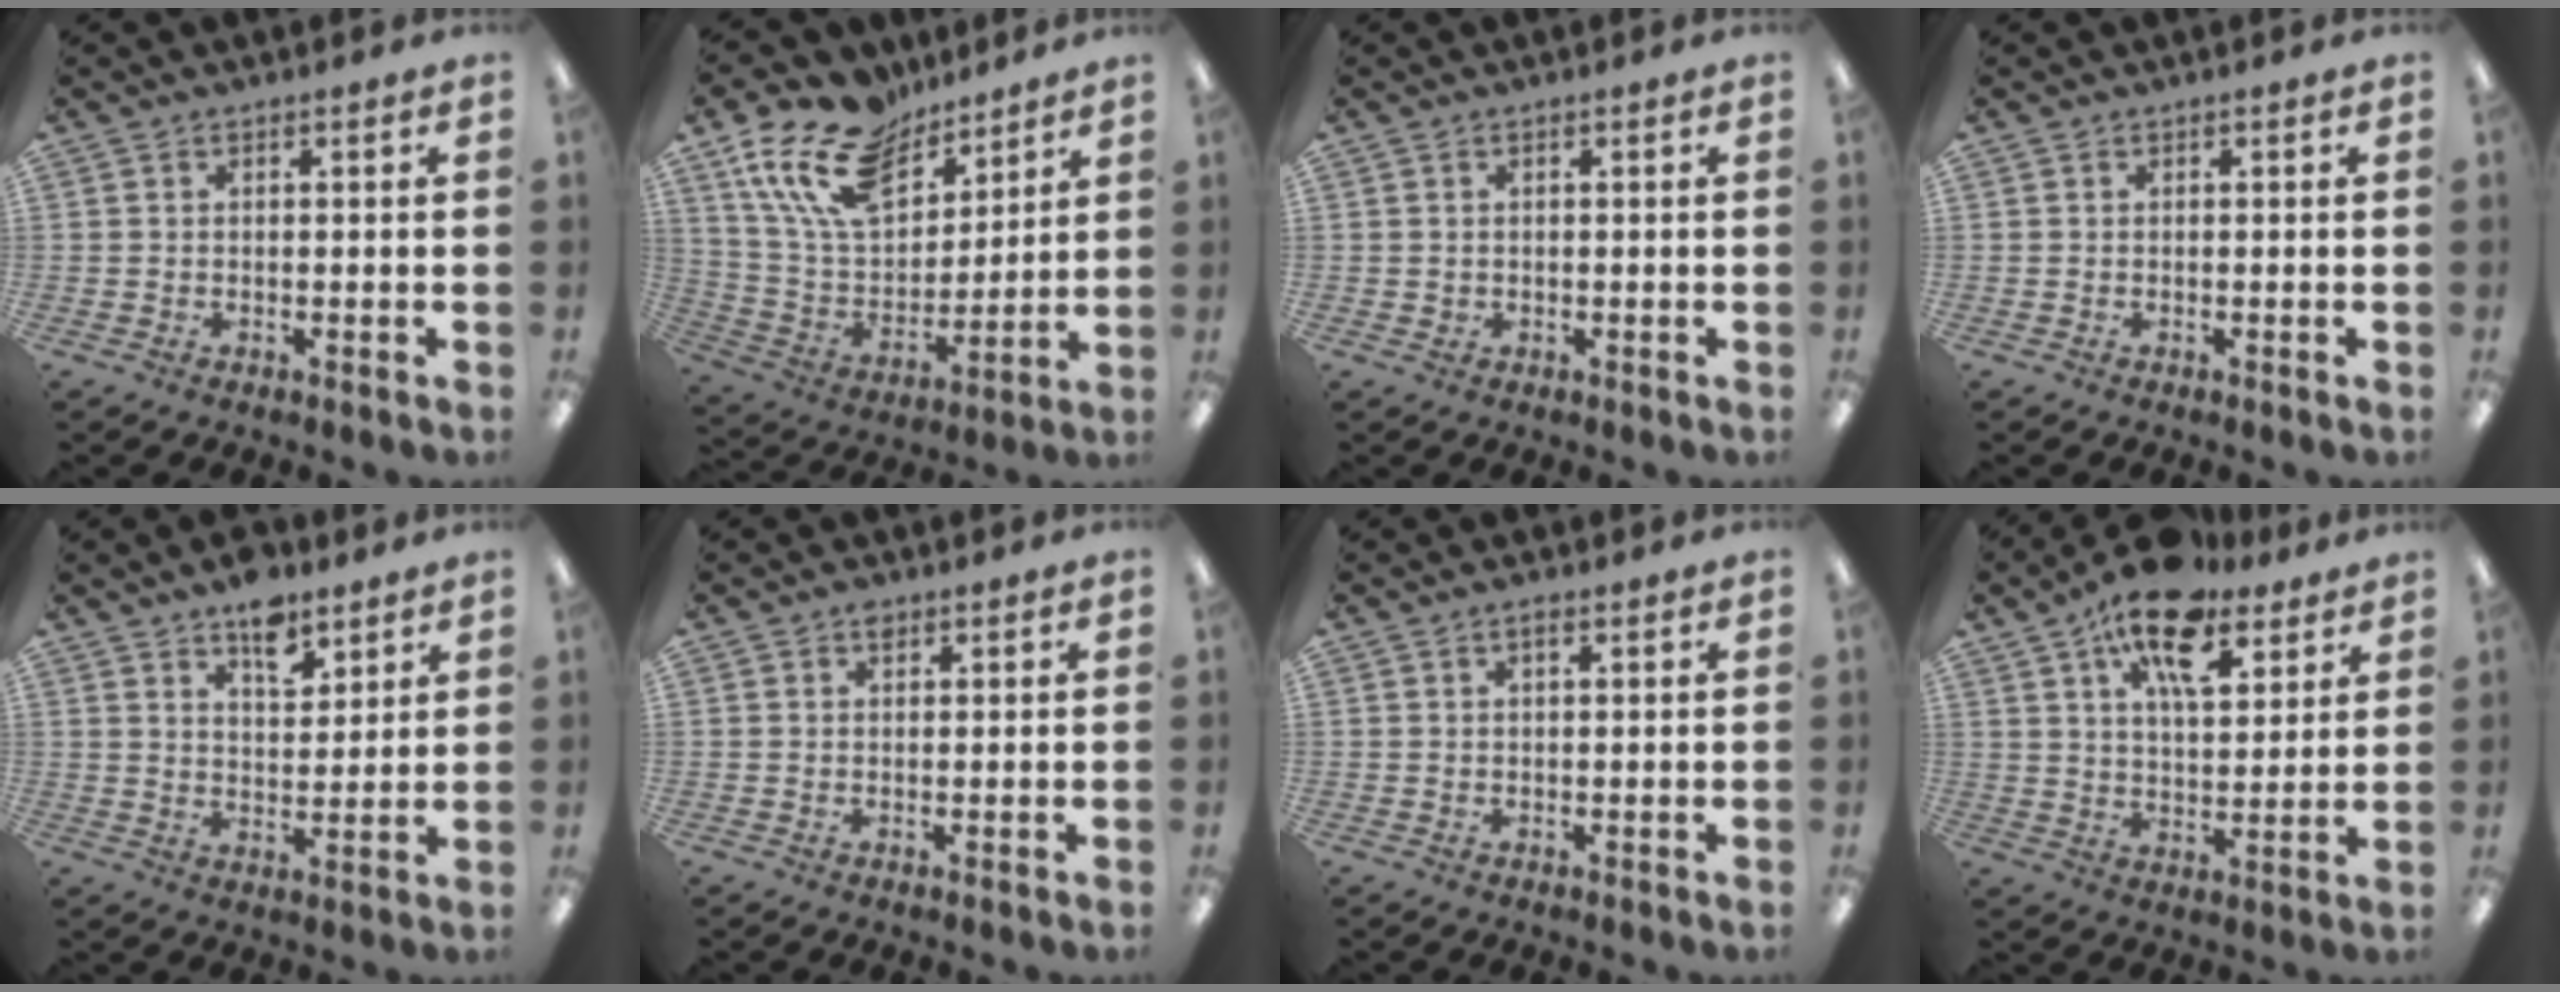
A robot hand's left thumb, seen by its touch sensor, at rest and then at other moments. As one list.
[{"total": 19.1, "force": [12.5, 10.6, 9.8], "torque": [-0.195, -0.055, 0.234]}, {"total": 0.9, "force": [0.4, 0.8, 0.1], "torque": [0.005, 0.001, 0.004]}, {"total": 0.0}, {"total": 8.3, "force": [5.9, 4.2, 4.1], "torque": [-0.050, -0.033, 0.101]}, {"total": 1.4, "force": [0.8, 0.8, 0.8], "torque": [-0.010, -0.002, 0.012]}, {"total": 1.2, "force": [0.8, 0.4, 0.8], "torque": [-0.018, 0.003, 0.014]}, {"total": 15.6, "force": [10.3, 7.0, 9.5], "torque": [-0.151, -0.044, 0.175]}]